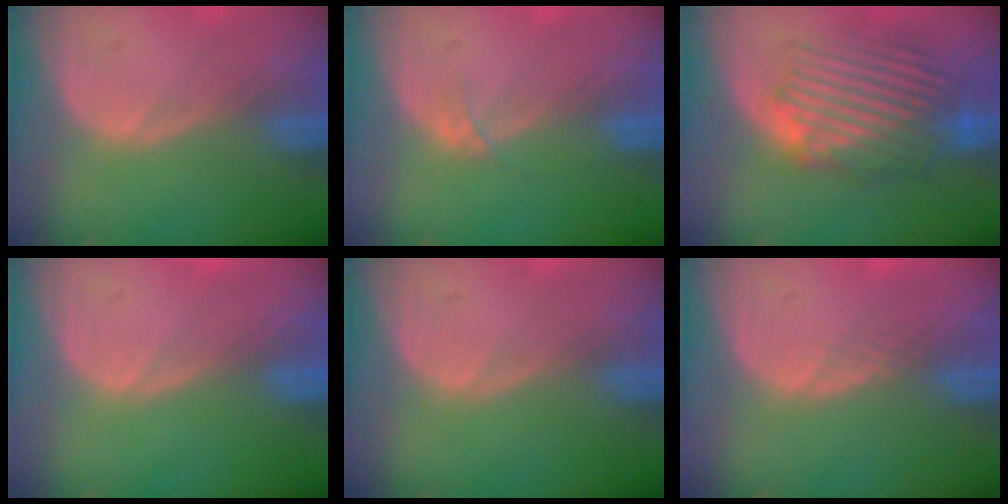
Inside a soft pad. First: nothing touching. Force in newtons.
{"total": 0.9, "press": 0.9, "slide": 0.1}
{"total": 8.9, "press": 8.6, "slide": 2.3}
{"total": 0.0}
{"total": 0.0}
{"total": 1.0, "press": 0.8, "slide": 0.5}